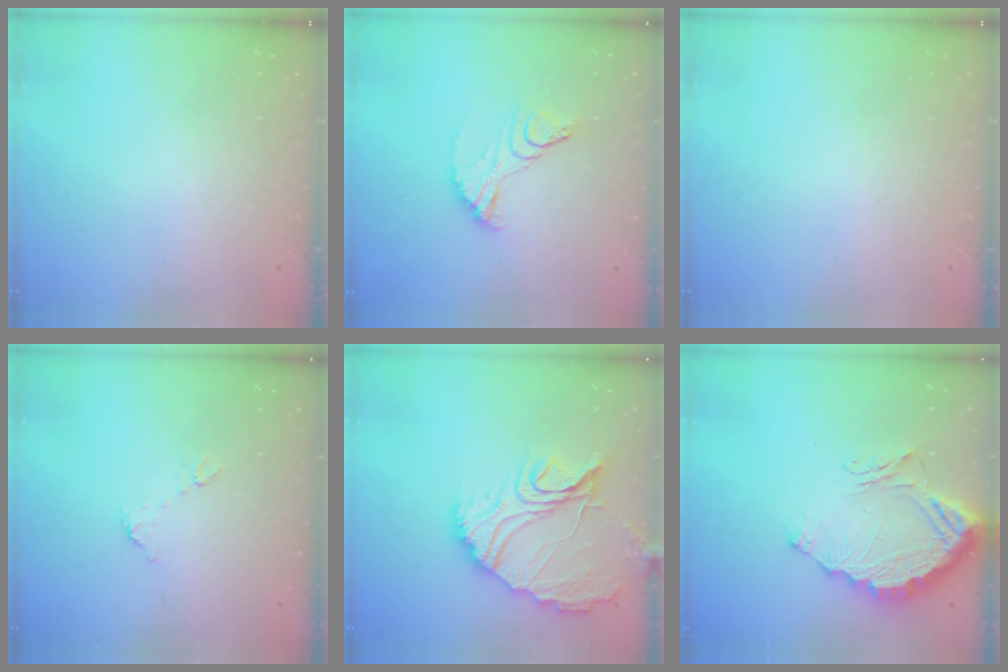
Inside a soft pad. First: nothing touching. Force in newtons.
{"total": 11.2, "press": 11.2, "slide": 1.0}
{"total": 0.0}
{"total": 5.8, "press": 5.8, "slide": 0.3}
{"total": 17.9, "press": 17.9, "slide": 0.6}
{"total": 13.9, "press": 13.8, "slide": 1.0}